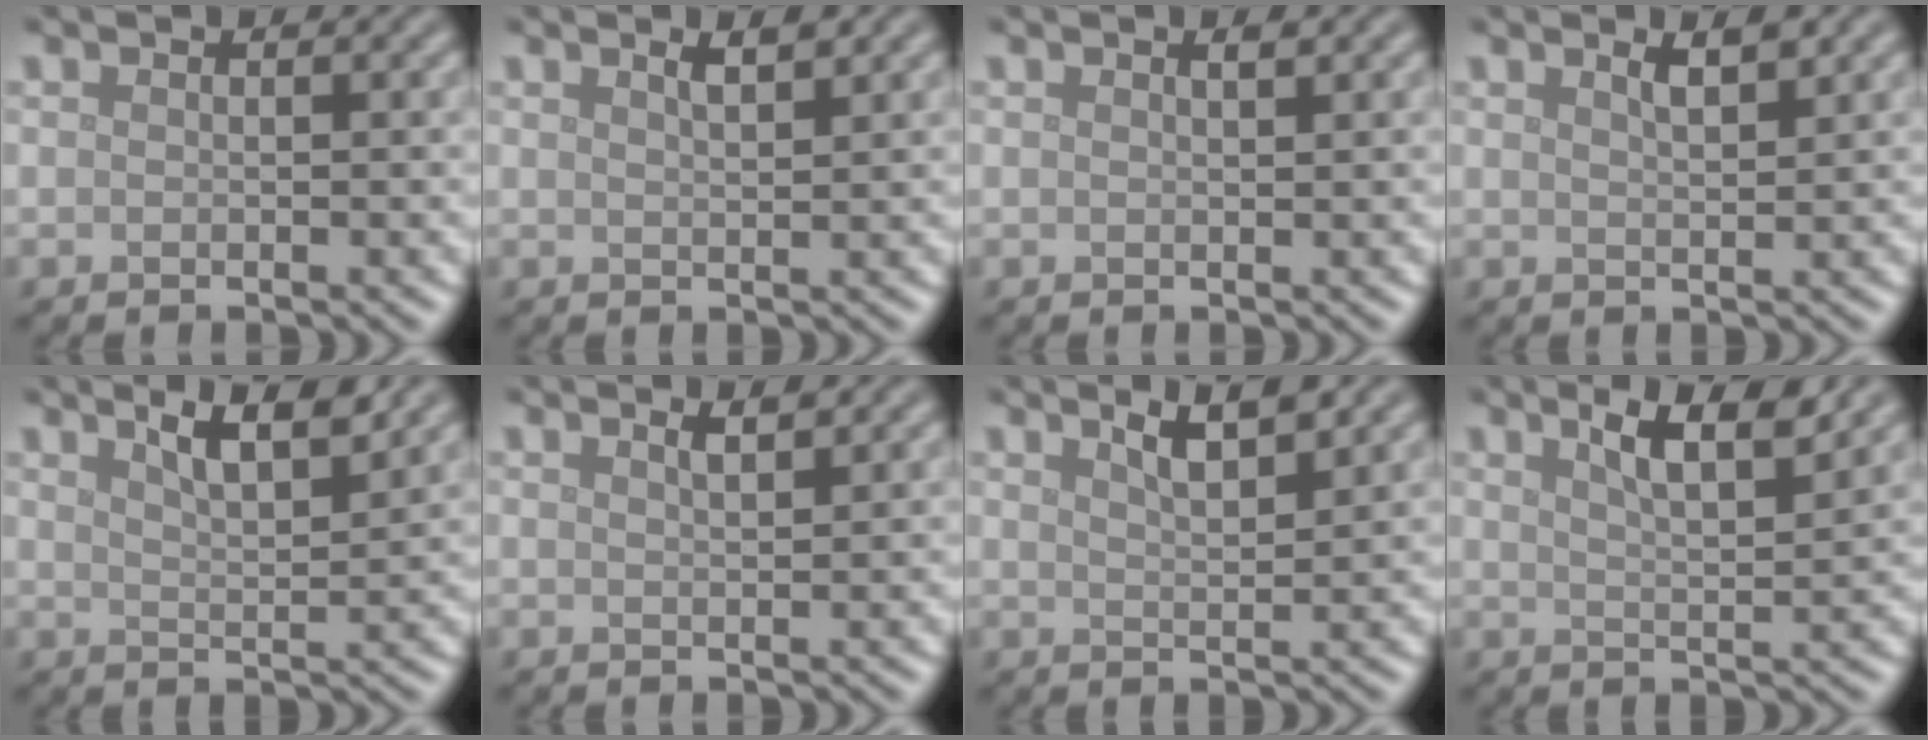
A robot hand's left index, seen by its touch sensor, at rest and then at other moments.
{"total": 1.8, "force": [1.3, 0.4, 1.3], "torque": [-0.012, 0.006, 0.018]}
{"total": 0.7, "force": [0.5, 0.1, 0.5], "torque": [-0.008, 0.000, 0.008]}
{"total": 2.2, "force": [1.5, 0.5, 1.5], "torque": [-0.016, 0.005, 0.022]}
{"total": 4.5, "force": [3.1, 1.0, 3.1], "torque": [-0.042, 0.012, 0.046]}
{"total": 1.5, "force": [1.1, 0.3, 1.0], "torque": [-0.011, 0.005, 0.015]}
{"total": 3.4, "force": [2.4, 0.7, 2.3], "torque": [-0.031, 0.006, 0.038]}
{"total": 4.8, "force": [3.0, 1.1, 3.6], "torque": [-0.052, 0.007, 0.048]}